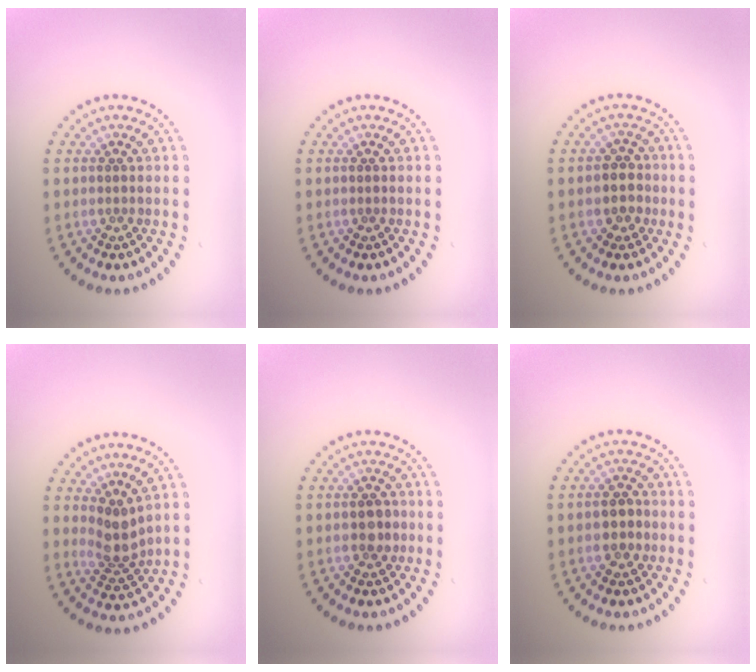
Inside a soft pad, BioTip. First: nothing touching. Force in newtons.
{"total": 0.0}
{"total": 2.4, "press": 2.2, "slide": 1.0}
{"total": 2.6, "press": 1.9, "slide": 1.7}
{"total": 1.7, "press": 1.7, "slide": 0.1}
{"total": 2.1, "press": 2.0, "slide": 0.5}